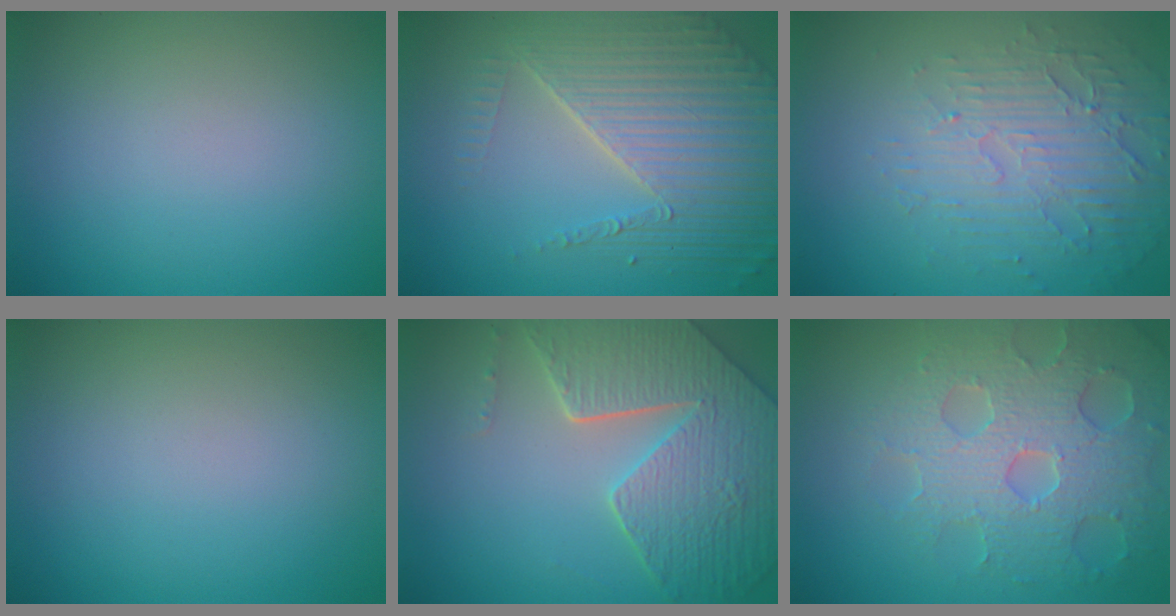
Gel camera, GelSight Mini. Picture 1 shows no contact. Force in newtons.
{"total": 7.5, "press": 5.3, "slide": 5.2}
{"total": 5.4, "press": 3.4, "slide": 4.3}
{"total": 0.0}
{"total": 8.4, "press": 6.0, "slide": 5.8}
{"total": 6.5, "press": 5.3, "slide": 3.9}